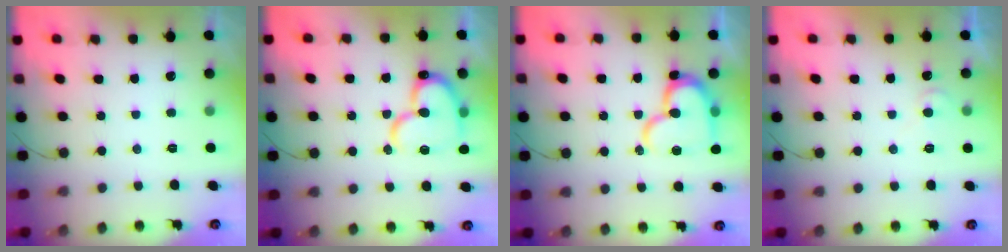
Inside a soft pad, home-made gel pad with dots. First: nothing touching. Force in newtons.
{"total": 17.3, "press": 17.2, "slide": 1.7}
{"total": 16.5, "press": 16.4, "slide": 1.5}
{"total": 4.9, "press": 4.8, "slide": 0.5}